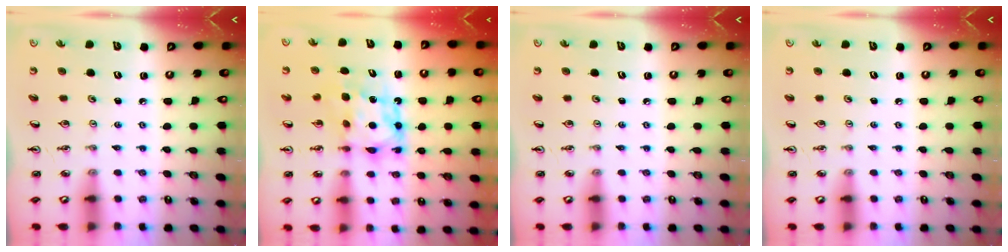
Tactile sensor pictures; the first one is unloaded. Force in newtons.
{"total": 6.7, "press": 6.7, "slide": 1.0}
{"total": 0.0}
{"total": 0.0}